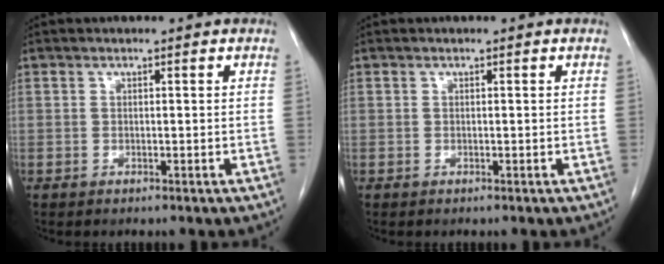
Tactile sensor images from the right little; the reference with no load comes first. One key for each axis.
{"total": 0.0}